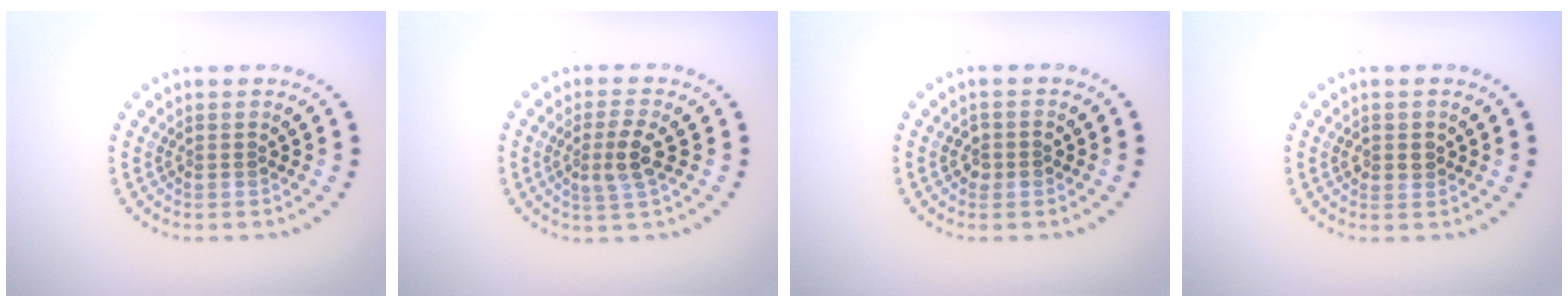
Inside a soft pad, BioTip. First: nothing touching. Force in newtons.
{"total": 2.6, "press": 2.4, "slide": 1.0}
{"total": 1.3, "press": 1.3, "slide": 0.1}
{"total": 1.5, "press": 1.4, "slide": 0.5}